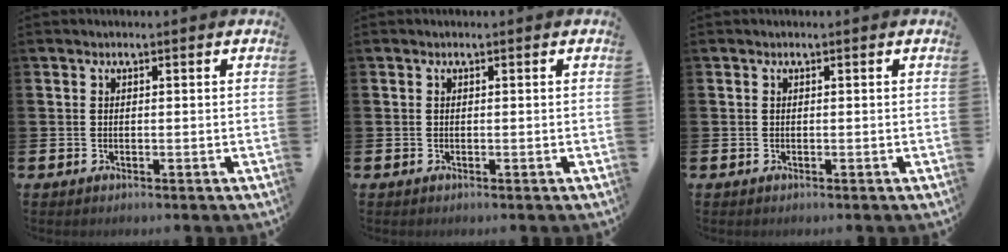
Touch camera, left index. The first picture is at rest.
{"total": 0.0}
{"total": 0.0}